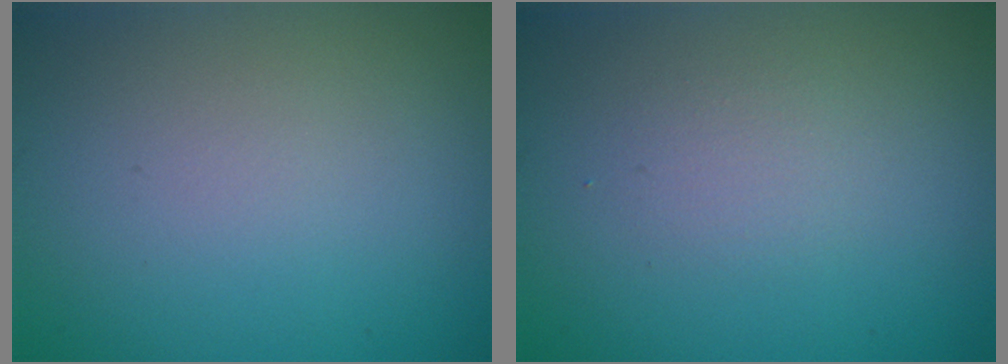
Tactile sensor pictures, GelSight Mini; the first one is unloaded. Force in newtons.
{"total": 1.1, "press": 1.1, "slide": 0.1}